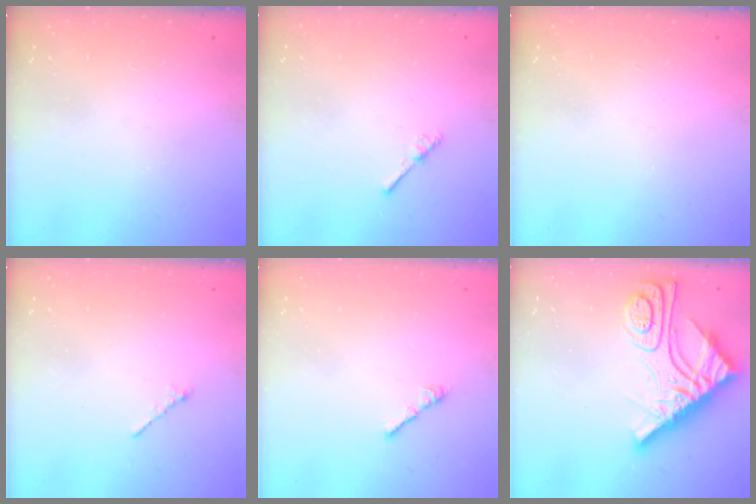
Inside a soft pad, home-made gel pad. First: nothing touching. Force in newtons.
{"total": 3.0, "press": 3.0, "slide": 0.3}
{"total": 0.0}
{"total": 0.8, "press": 0.7, "slide": 0.4}
{"total": 3.0, "press": 2.9, "slide": 0.8}
{"total": 15.0, "press": 15.0, "slide": 1.4}